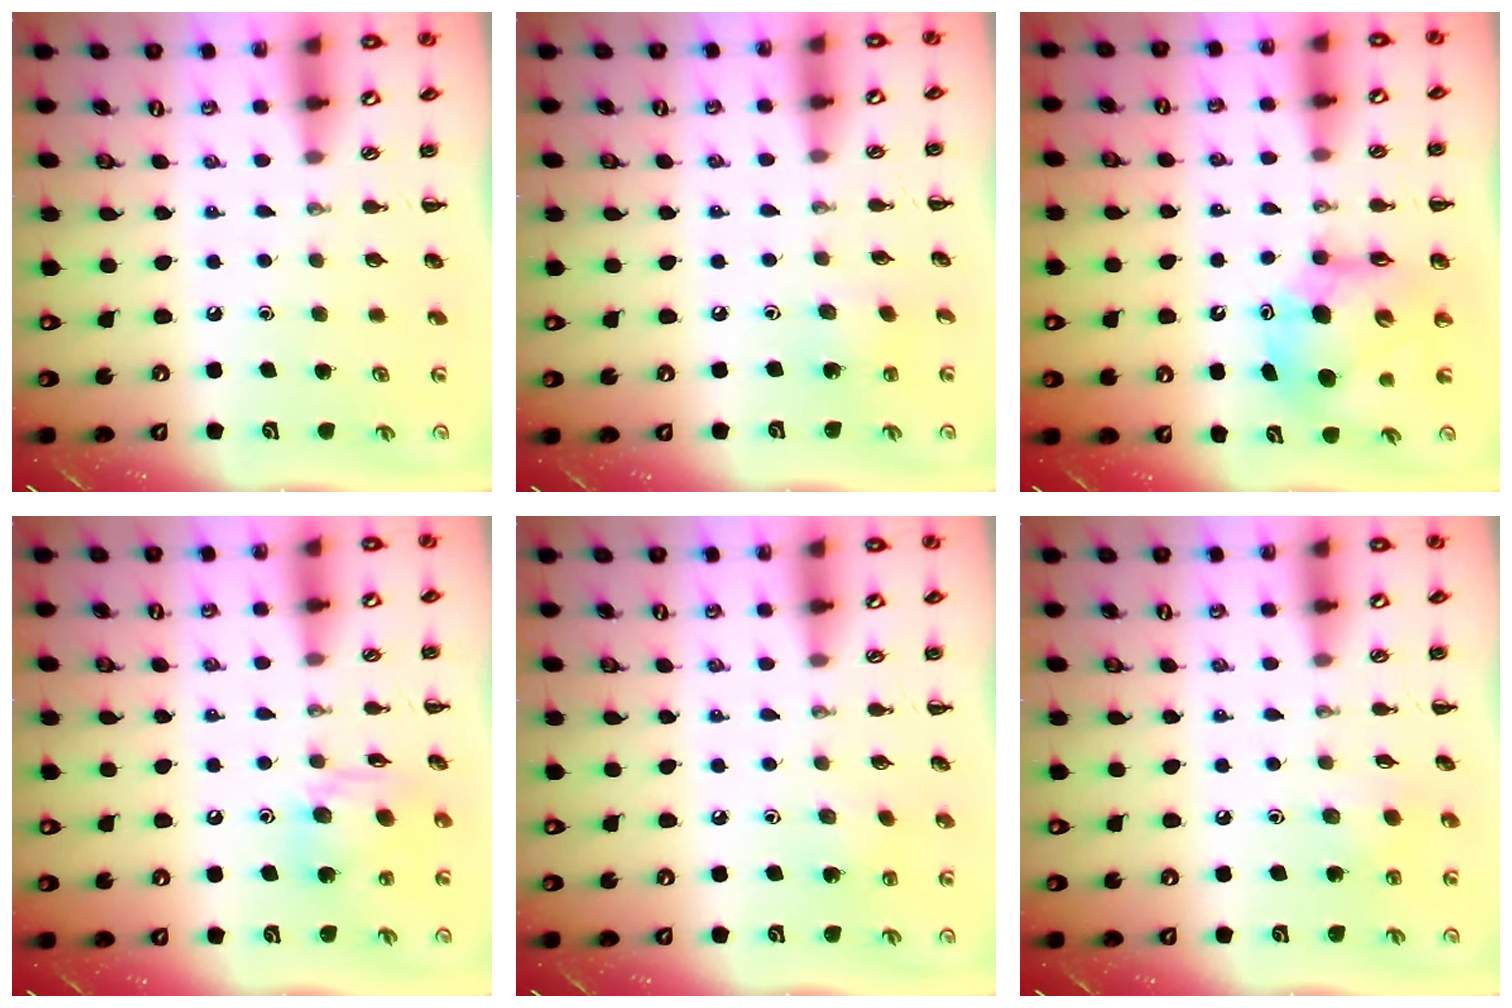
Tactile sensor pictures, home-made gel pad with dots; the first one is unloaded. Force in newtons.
{"total": 2.0, "press": 1.9, "slide": 0.5}
{"total": 10.2, "press": 9.8, "slide": 2.9}
{"total": 12.4, "press": 12.2, "slide": 2.6}
{"total": 3.2, "press": 3.1, "slide": 1.0}
{"total": 2.9, "press": 2.8, "slide": 0.6}